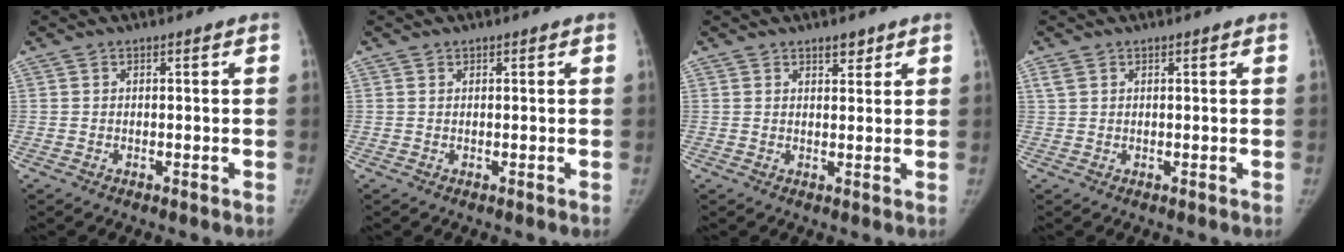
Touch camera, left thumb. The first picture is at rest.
{"total": 0.0}
{"total": 2.3, "force": [1.7, 1.1, 1.2], "torque": [-0.002, -0.010, 0.024]}
{"total": 1.5, "force": [0.9, 0.9, 0.8], "torque": [-0.019, 0.006, 0.022]}